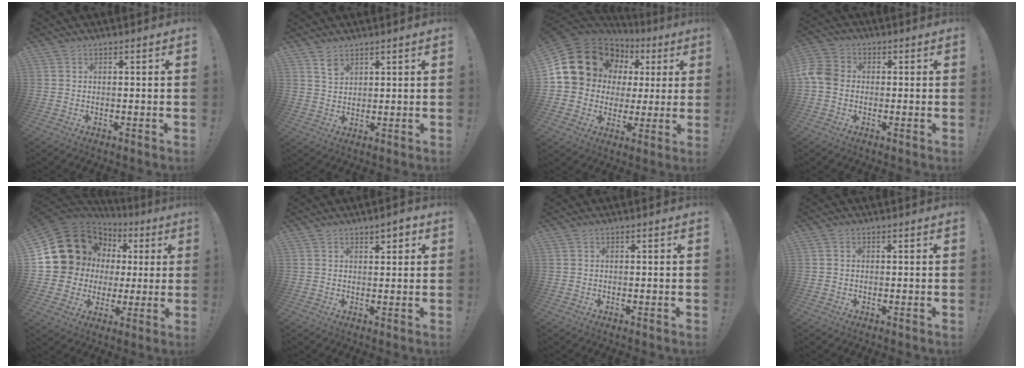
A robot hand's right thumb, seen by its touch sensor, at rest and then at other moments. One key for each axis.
{"total": 3.6, "fx": 2.7, "fy": 2.0, "fz": 1.4, "tx": -0.014, "ty": -0.019, "tz": 0.047}
{"total": 18.6, "fx": 8.5, "fy": 14.2, "fz": 8.5, "tx": -0.134, "ty": -0.042, "tz": 0.188}
{"total": 7.6, "fx": -0.8, "fy": 6.1, "fz": 4.5, "tx": -0.099, "ty": 0.013, "tz": -0.013}
{"total": 15.6, "fx": 7.0, "fy": 12.7, "fz": 5.8, "tx": -0.086, "ty": -0.050, "tz": 0.163}
{"total": 3.0, "fx": 1.8, "fy": 1.3, "fz": 2.0, "tx": -0.016, "ty": -0.011, "tz": 0.026}
{"total": 0.0}
{"total": 0.6, "fx": -0.1, "fy": 0.6, "fz": 0.1, "tx": -0.005, "ty": 0.004, "tz": -0.001}